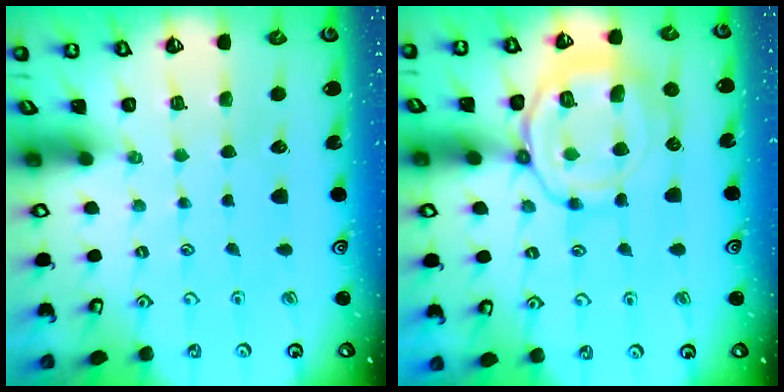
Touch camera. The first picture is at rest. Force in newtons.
{"total": 14.8, "press": 14.8, "slide": 1.4}